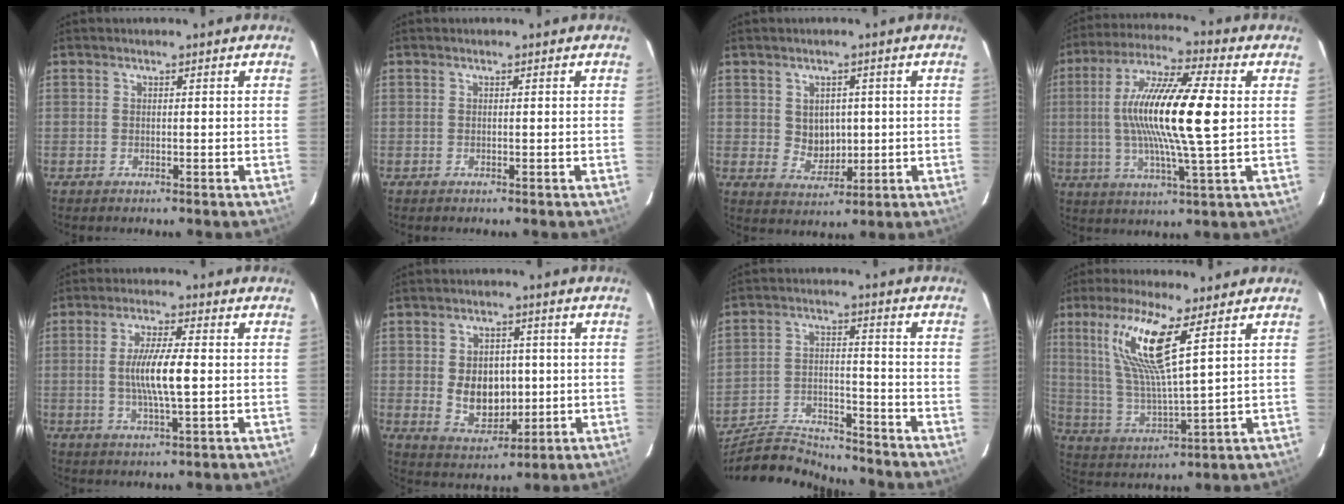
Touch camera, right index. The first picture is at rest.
{"total": 0.0}
{"total": 5.1, "force": [0.7, 4.5, 2.2], "torque": [-0.036, 0.002, 0.025]}
{"total": 17.4, "force": [1.3, 1.7, 17.3], "torque": [-0.319, 0.004, 0.018]}
{"total": 8.2, "force": [-0.2, 1.1, 8.1], "torque": [-0.150, -0.002, -0.004]}
{"total": 8.9, "force": [-0.1, 6.8, 5.8], "torque": [-0.113, -0.001, 0.018]}
{"total": 14.3, "force": [-13.7, 2.1, 3.2], "torque": [-0.080, 0.006, -0.232]}
{"total": 14.0, "force": [6.9, 1.7, 12.0], "torque": [-0.240, 0.000, 0.144]}